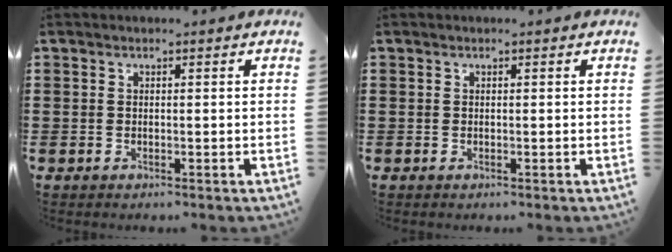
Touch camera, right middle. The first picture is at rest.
{"total": 0.0}